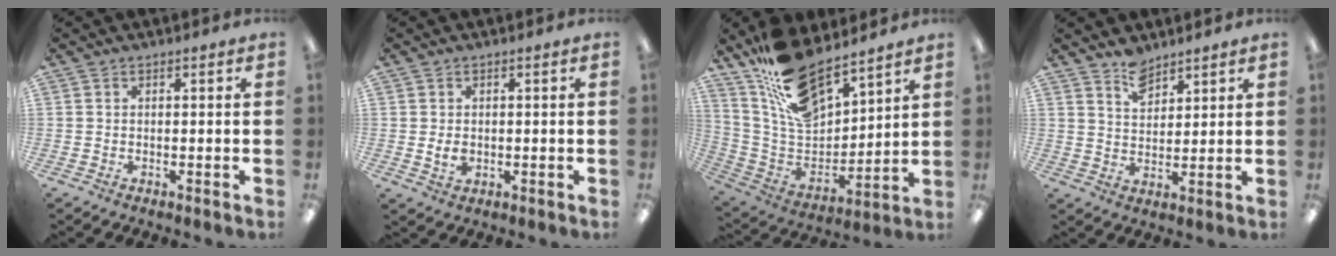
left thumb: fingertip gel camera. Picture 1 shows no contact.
{"total": 2.8, "force": [-0.1, 1.9, 2.0], "torque": [-0.035, -0.002, -0.005]}
{"total": 17.6, "force": [14.0, 6.8, 8.3], "torque": [-0.177, -0.085, 0.257]}
{"total": 6.2, "force": [5.1, 3.0, 1.9], "torque": [-0.028, -0.027, 0.093]}